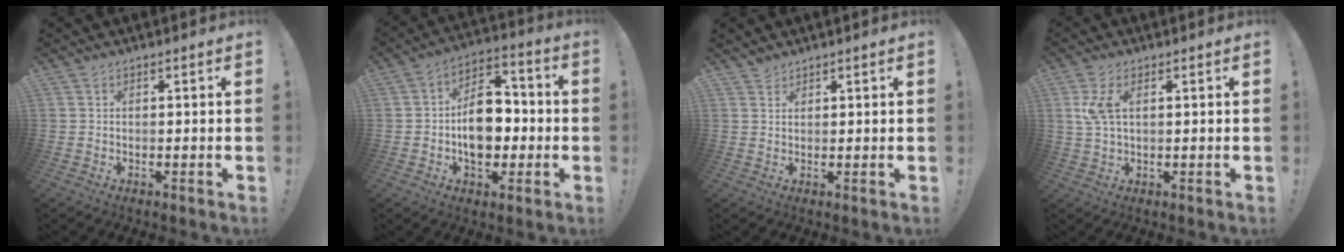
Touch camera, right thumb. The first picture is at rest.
{"total": 14.2, "force": [-2.5, 10.1, 9.7], "torque": [-0.140, 0.023, -0.041]}
{"total": 2.0, "force": [1.8, 0.8, 0.2], "torque": [0.002, -0.012, 0.035]}
{"total": 6.5, "force": [1.7, 3.1, 5.4], "torque": [-0.107, 0.000, 0.028]}